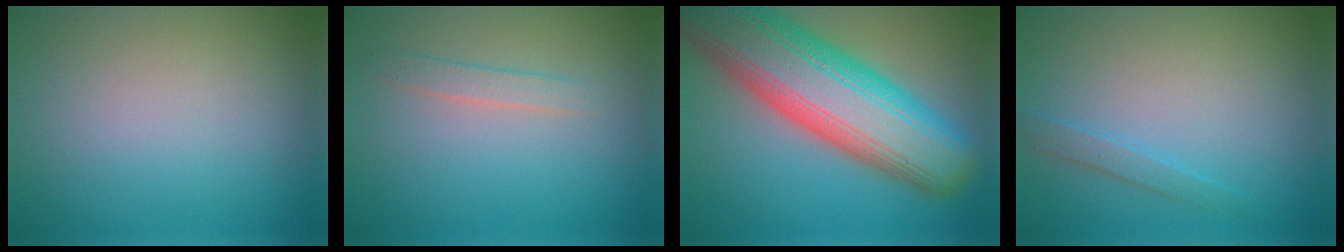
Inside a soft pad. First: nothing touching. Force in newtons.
{"total": 1.3, "press": 1.3, "slide": 0.1}
{"total": 14.7, "press": 14.7, "slide": 0.8}
{"total": 1.3, "press": 1.3, "slide": 0.1}